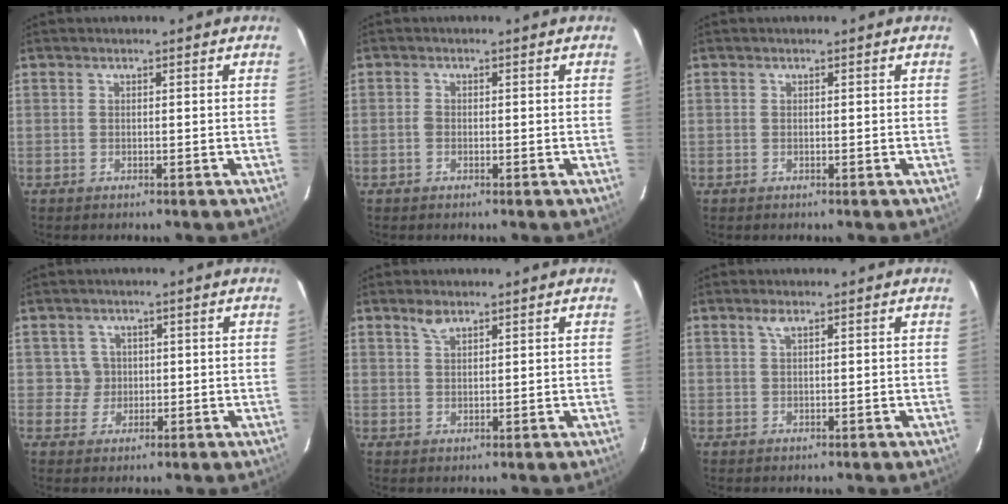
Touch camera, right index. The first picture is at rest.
{"total": 1.1, "force": [-0.3, 0.8, 0.6], "torque": [-0.014, 0.003, -0.008]}
{"total": 0.0}
{"total": 3.2, "force": [0.5, 3.2, -0.1], "torque": [0.010, 0.016, 0.009]}
{"total": 2.3, "force": [1.8, 0.9, 1.1], "torque": [-0.020, 0.004, 0.035]}
{"total": 1.2, "force": [0.8, 0.2, 0.9], "torque": [-0.018, 0.004, 0.015]}